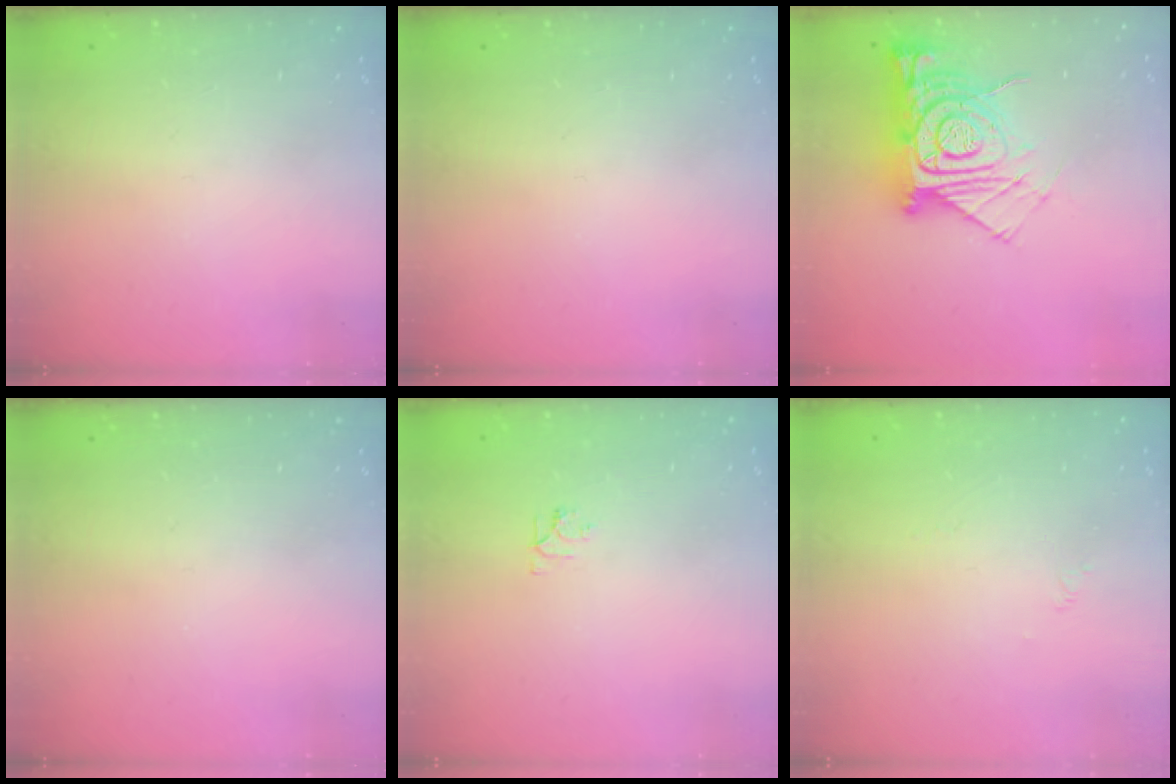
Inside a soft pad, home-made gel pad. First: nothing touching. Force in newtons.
{"total": 0.0}
{"total": 17.8, "press": 17.7, "slide": 1.6}
{"total": 0.0}
{"total": 4.6, "press": 4.6, "slide": 0.7}
{"total": 1.7, "press": 1.6, "slide": 0.4}